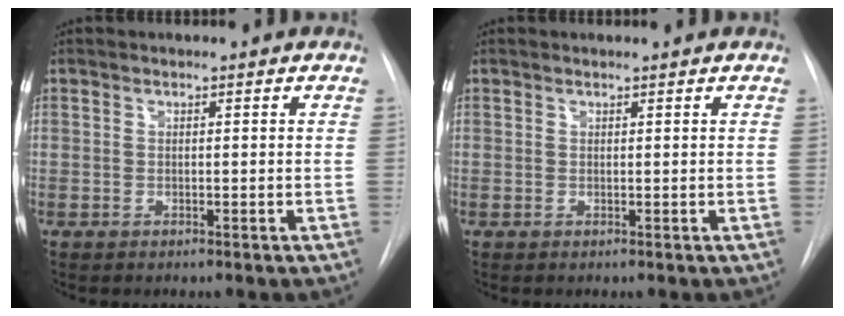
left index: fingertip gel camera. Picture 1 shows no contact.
{"total": 0.8, "force": [0.8, 0.0, 0.1], "torque": [-0.006, 0.003, 0.009]}